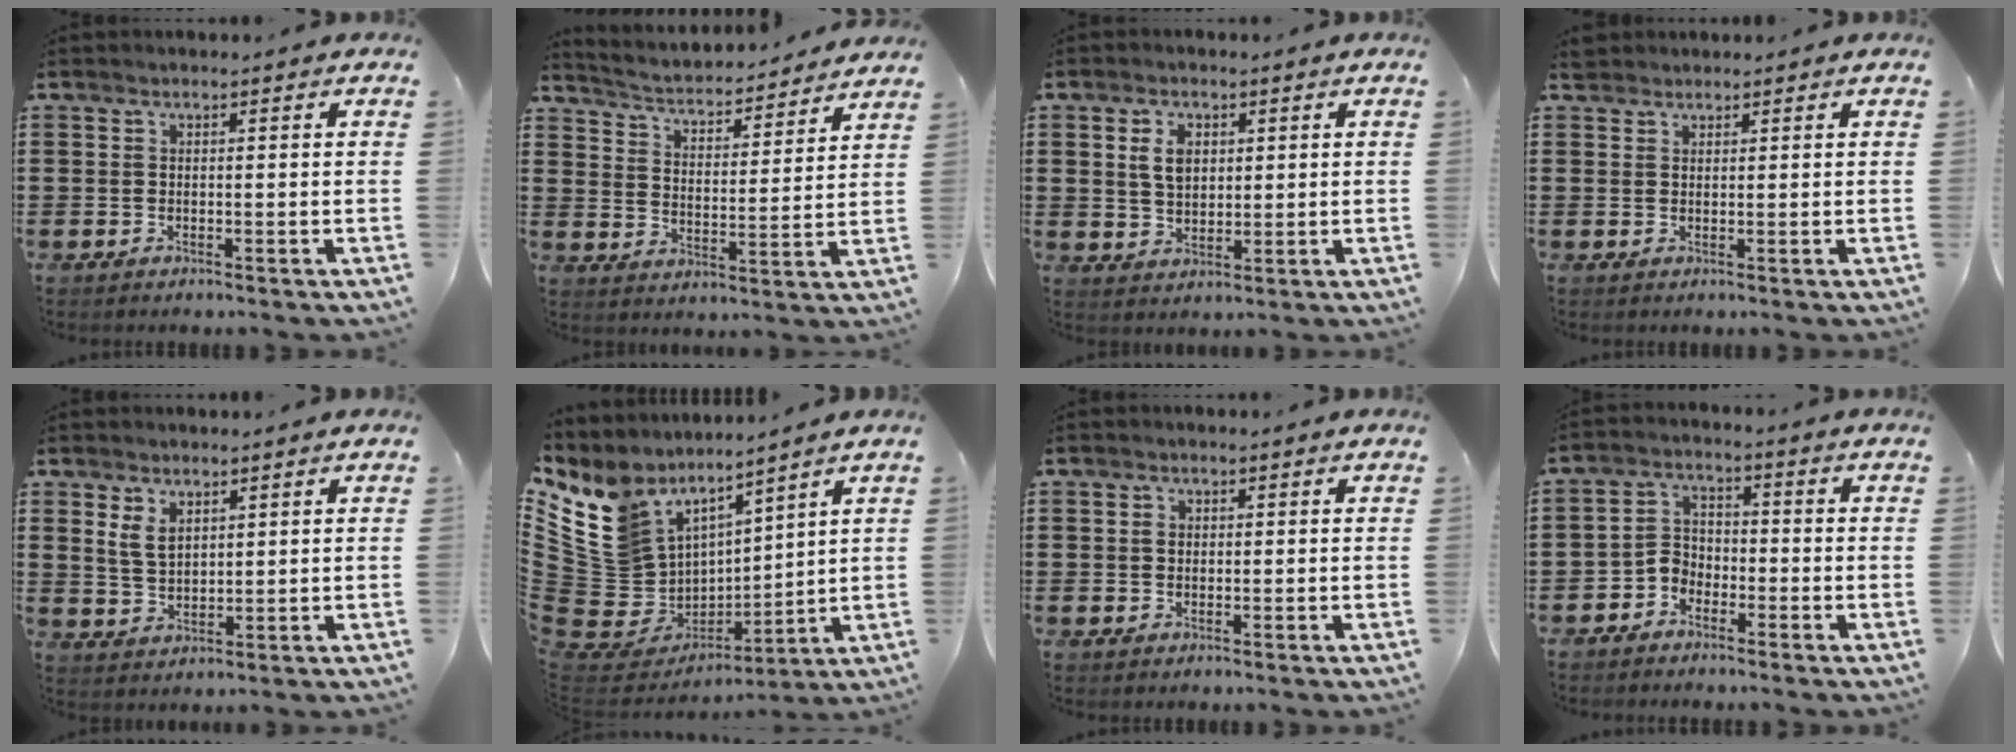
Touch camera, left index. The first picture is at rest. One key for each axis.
{"total": 3.0, "fx": 2.9, "fy": 0.1, "fz": 0.4, "tx": -0.028, "ty": -0.031, "tz": 0.041}
{"total": 4.5, "fx": 1.4, "fy": 2.8, "fz": 3.2, "tx": -0.064, "ty": 0.008, "tz": 0.023}
{"total": 1.8, "fx": 1.6, "fy": 0.8, "fz": 0.2, "tx": -0.010, "ty": 0.005, "tz": 0.033}
{"total": 3.8, "fx": 2.2, "fy": 2.1, "fz": 2.4, "tx": -0.054, "ty": 0.006, "tz": 0.040}
{"total": 11.4, "fx": 5.9, "fy": 9.0, "fz": 3.6, "tx": -0.143, "ty": -0.054, "tz": 0.117}
{"total": 1.2, "fx": 0.3, "fy": 1.0, "fz": 0.5, "tx": -0.012, "ty": 0.004, "tz": 0.007}
{"total": 3.7, "fx": -3.0, "fy": 2.1, "fz": 0.9, "tx": -0.030, "ty": 0.006, "tz": -0.065}